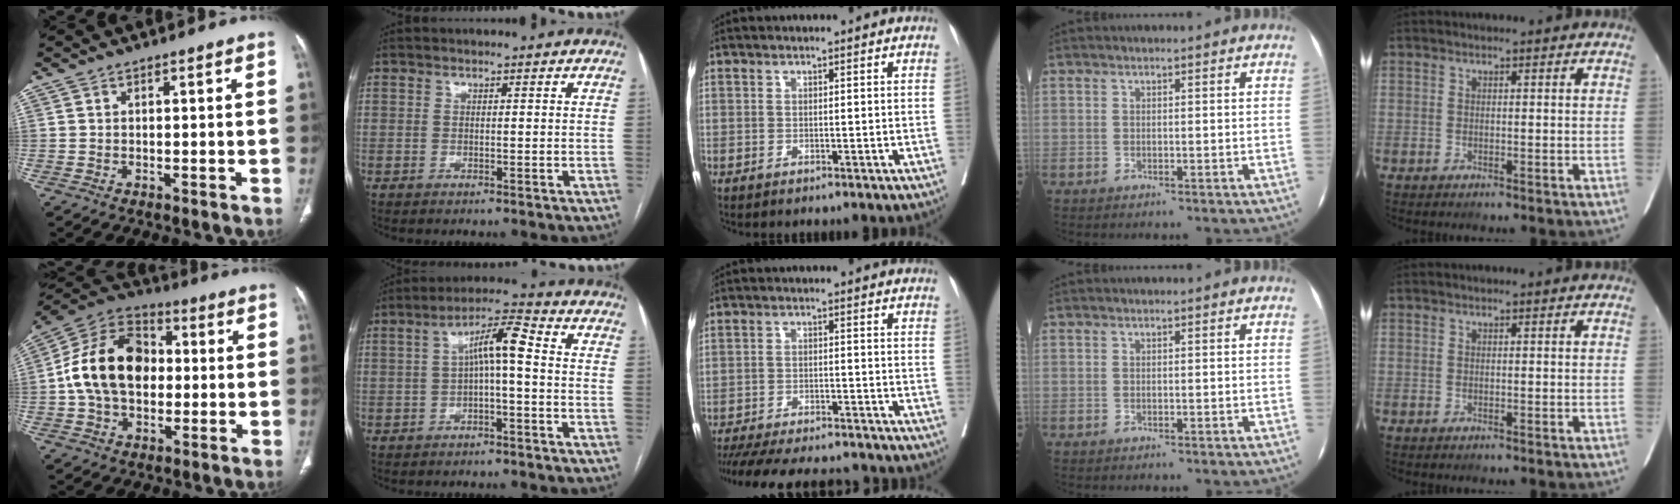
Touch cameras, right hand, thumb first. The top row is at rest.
{"thumb": {"total": 17.2, "force": [0.2, 11.8, 12.5], "torque": [-0.213, 0.032, -0.006]}, "index": {"total": 6.8, "force": [0.0, 1.0, 6.7], "torque": [-0.115, 0.030, -0.001]}, "middle": {"total": 18.7, "force": [-16.8, 3.4, 7.4], "torque": [-0.161, -0.025, -0.232]}}